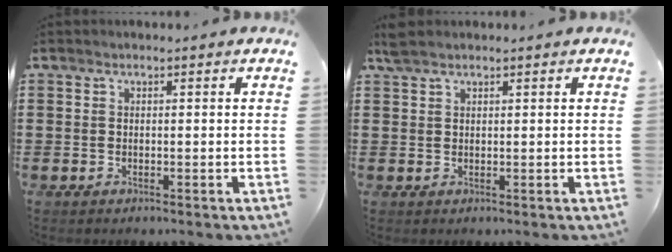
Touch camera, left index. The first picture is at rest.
{"total": 1.7, "force": [1.4, 0.5, 0.9], "torque": [-0.021, 0.002, 0.027]}